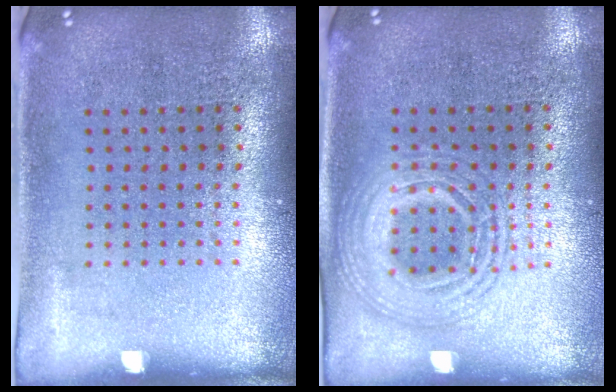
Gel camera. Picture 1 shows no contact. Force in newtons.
{"total": 2.3, "press": 2.3, "slide": 0.3}